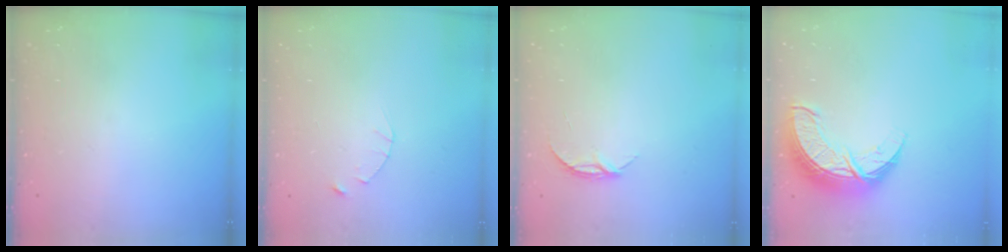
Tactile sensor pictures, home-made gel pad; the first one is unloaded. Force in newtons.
{"total": 2.5, "press": 2.4, "slide": 0.3}
{"total": 4.3, "press": 4.3, "slide": 0.5}
{"total": 11.4, "press": 11.4, "slide": 0.8}